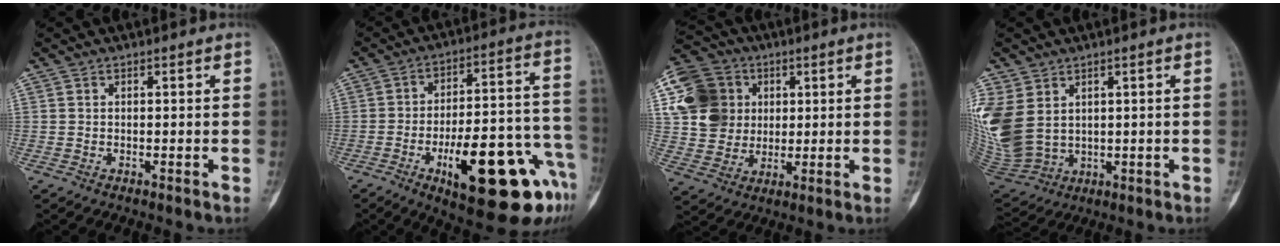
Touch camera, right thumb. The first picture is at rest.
{"total": 23.8, "force": [-10.1, 7.7, 20.1], "torque": [-0.240, 0.052, -0.133]}
{"total": 16.6, "force": [4.1, 14.4, 7.2], "torque": [-0.119, 0.013, 0.076]}
{"total": 12.7, "force": [3.3, 9.6, 7.7], "torque": [-0.183, -0.012, 0.094]}